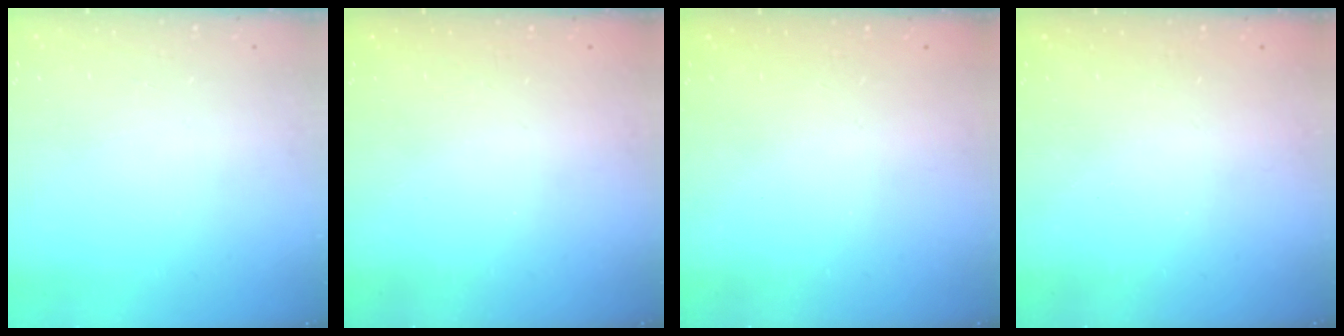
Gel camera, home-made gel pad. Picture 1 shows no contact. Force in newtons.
{"total": 2.4, "press": 2.2, "slide": 0.8}
{"total": 2.3, "press": 2.2, "slide": 0.8}
{"total": 2.4, "press": 2.3, "slide": 0.8}